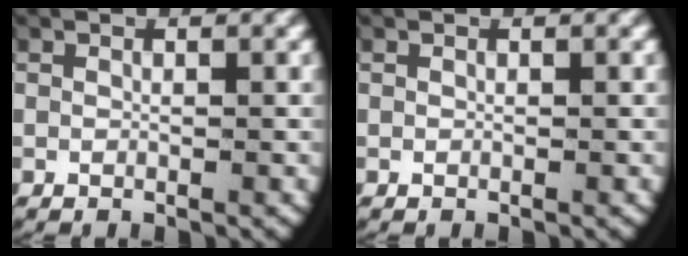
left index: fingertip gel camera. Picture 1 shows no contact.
{"total": 0.0}